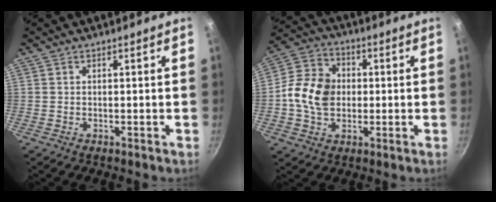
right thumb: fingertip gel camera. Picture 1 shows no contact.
{"total": 12.3, "force": [-0.3, 9.6, 7.7], "torque": [-0.118, 0.016, -0.020]}